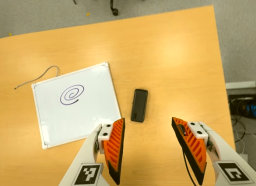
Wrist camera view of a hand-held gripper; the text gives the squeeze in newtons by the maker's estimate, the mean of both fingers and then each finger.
{"total": 0.0}